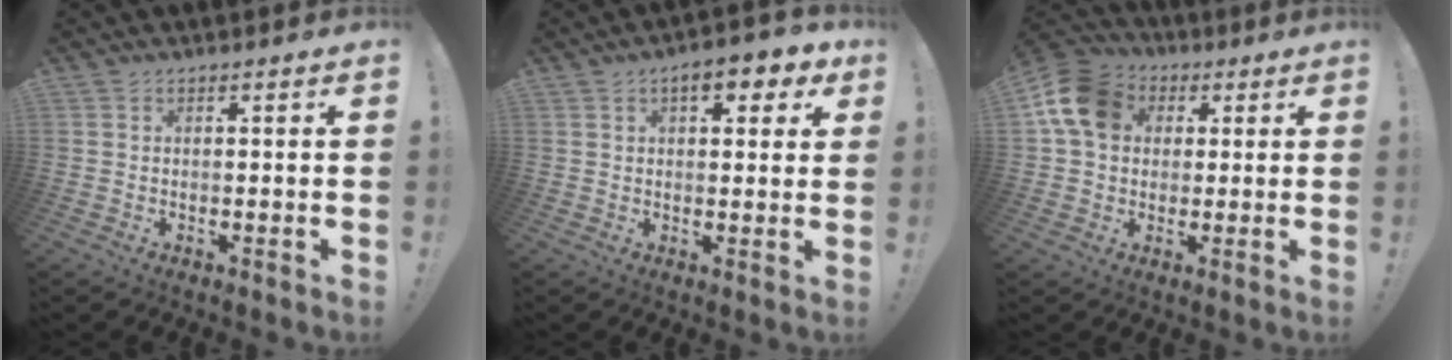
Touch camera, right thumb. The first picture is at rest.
{"total": 7.7, "force": [3.7, 3.4, 5.9], "torque": [-0.075, -0.007, 0.060]}
{"total": 13.8, "force": [3.7, 10.7, 7.8], "torque": [-0.138, 0.003, 0.076]}